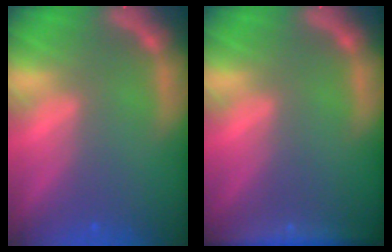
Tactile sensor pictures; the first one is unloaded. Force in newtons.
{"total": 4.4}